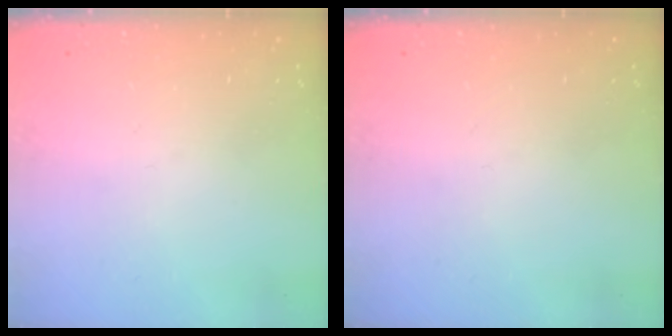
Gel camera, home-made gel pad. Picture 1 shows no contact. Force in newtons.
{"total": 0.0}